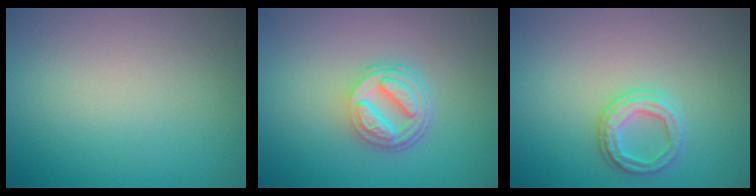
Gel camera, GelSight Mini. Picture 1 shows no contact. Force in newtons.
{"total": 4.8, "press": 3.6, "slide": 3.2}
{"total": 2.4, "press": 2.4, "slide": 0.2}